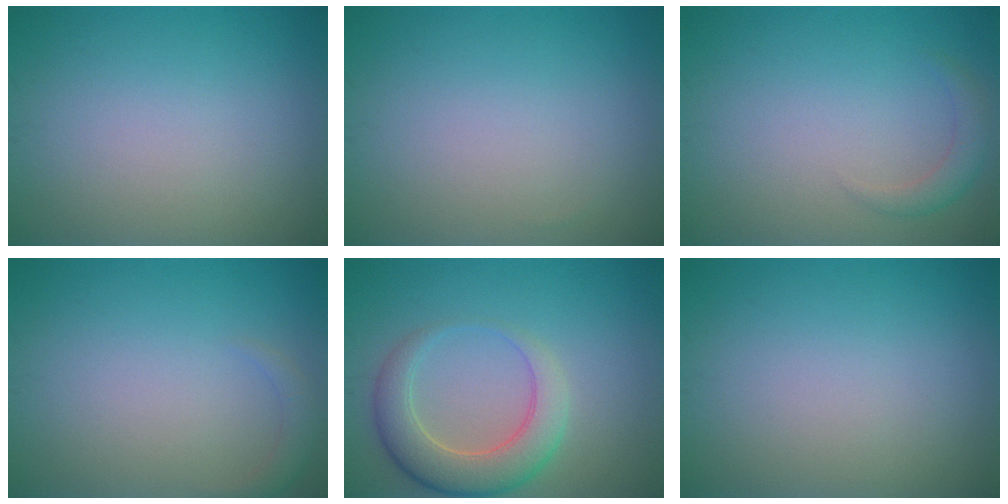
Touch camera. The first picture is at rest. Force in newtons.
{"total": 0.0}
{"total": 1.8, "press": 1.8, "slide": 0.3}
{"total": 1.3, "press": 1.3, "slide": 0.2}
{"total": 5.3, "press": 5.3, "slide": 0.6}
{"total": 0.0}